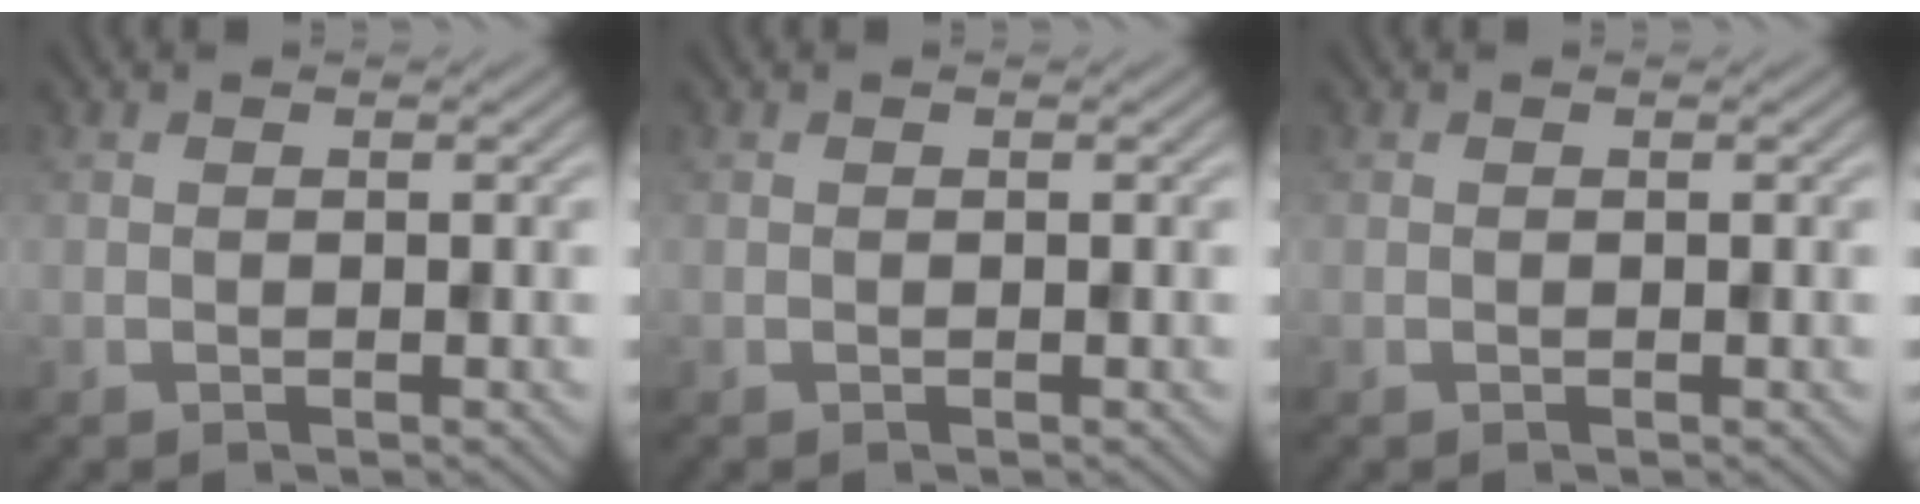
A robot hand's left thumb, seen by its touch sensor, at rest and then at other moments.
{"total": 0.0}
{"total": 0.0}